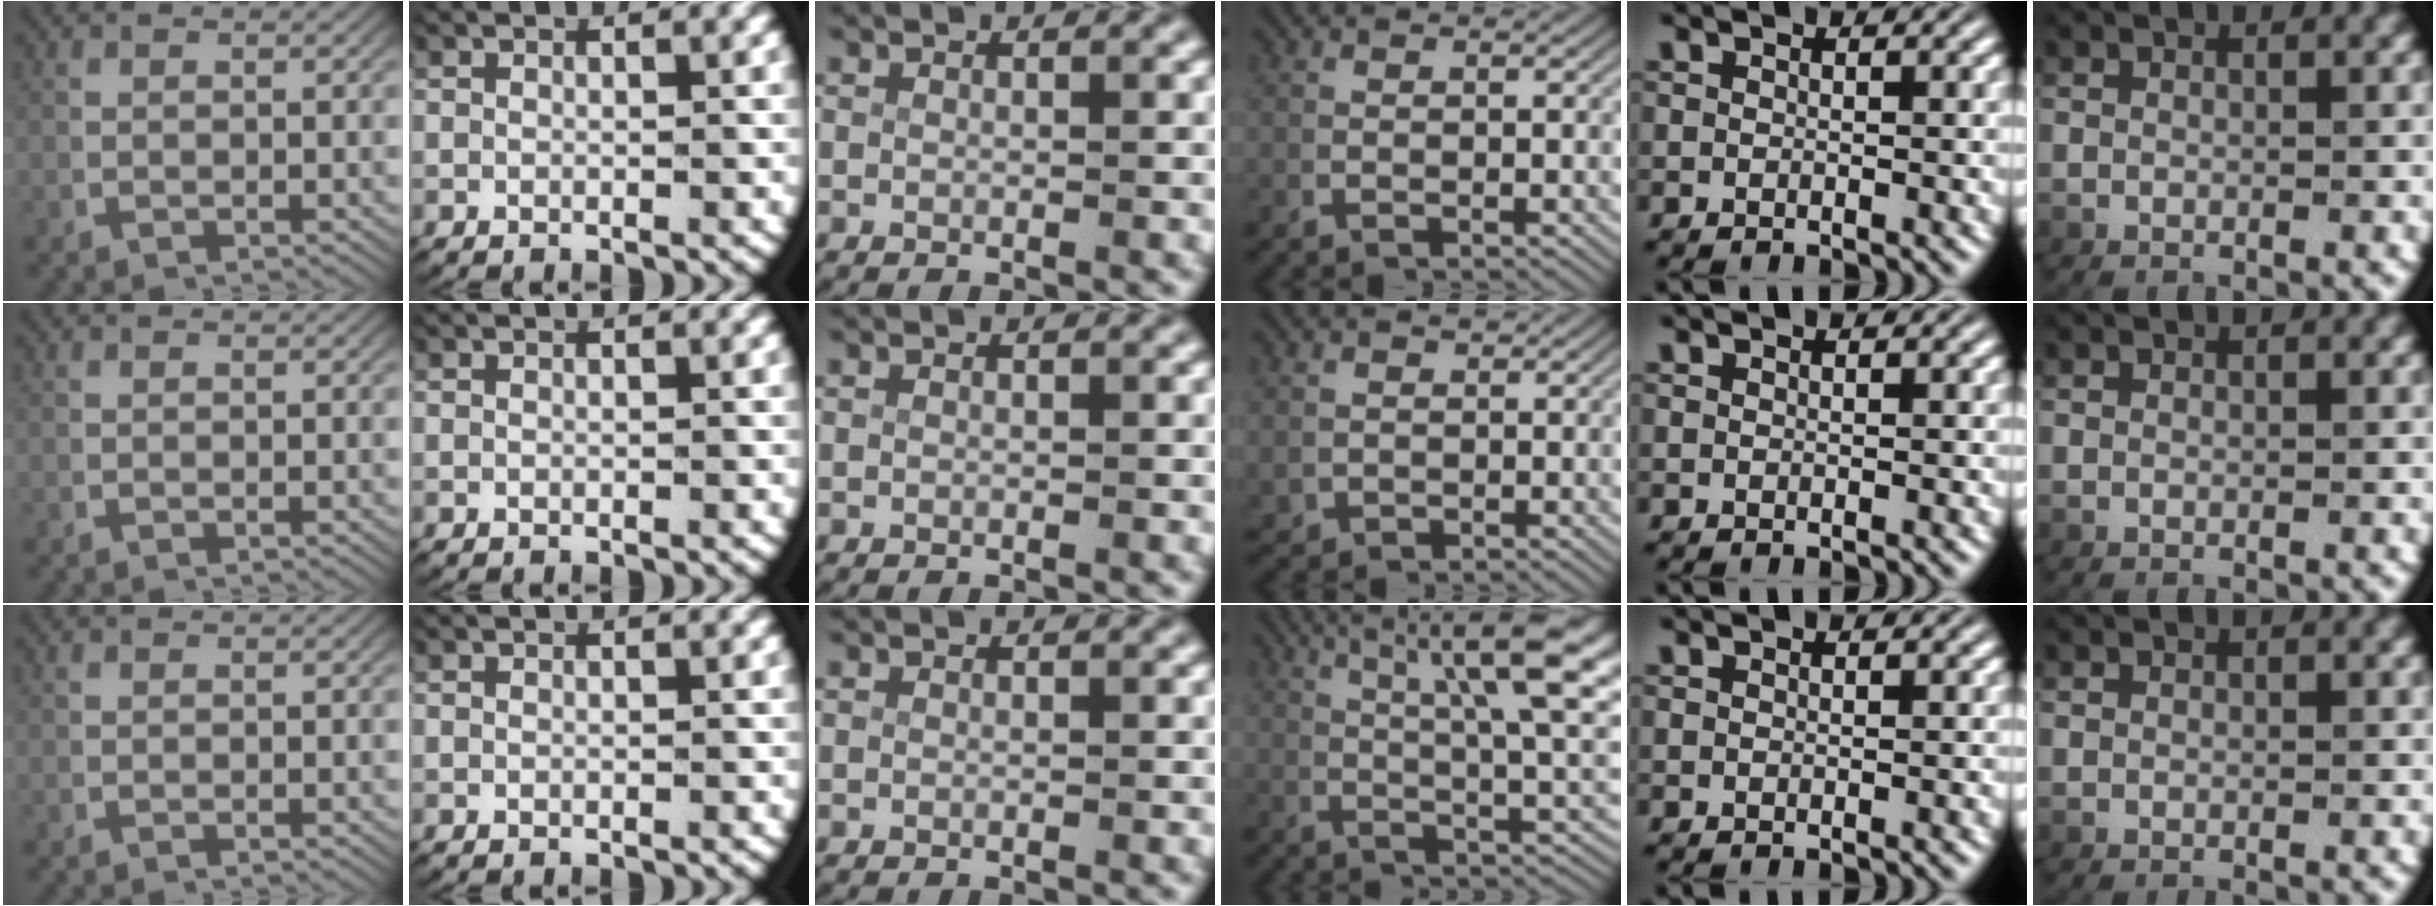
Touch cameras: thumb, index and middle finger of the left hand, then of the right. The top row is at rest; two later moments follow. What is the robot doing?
{"motion": "lift_and_place", "object": "plastic wrap"}